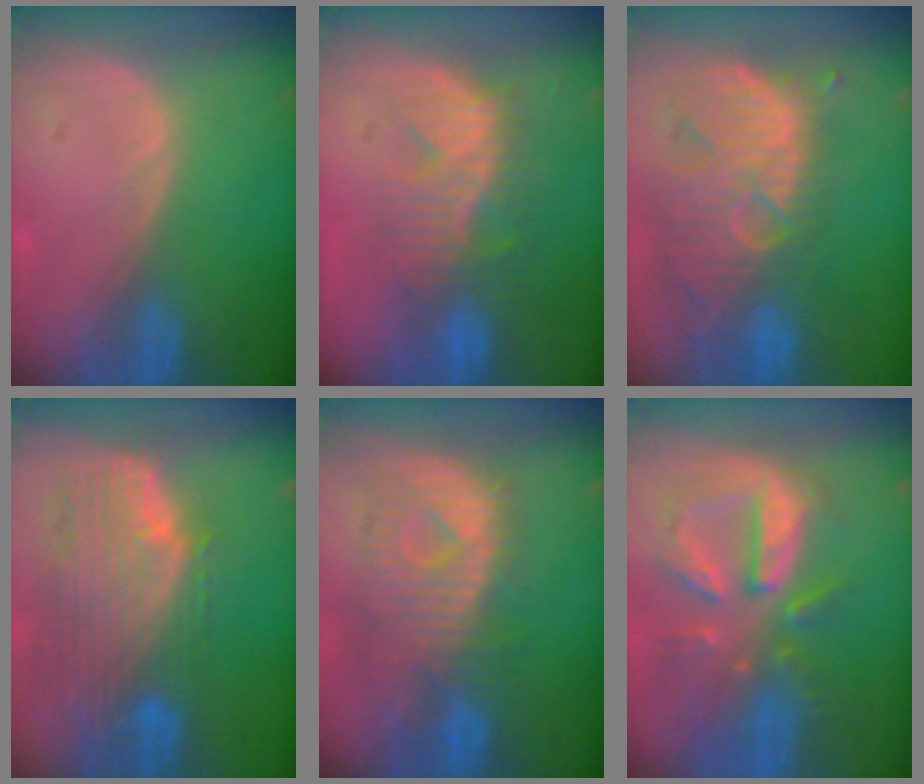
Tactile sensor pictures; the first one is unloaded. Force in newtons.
{"total": 8.7, "press": 8.5, "slide": 1.9}
{"total": 12.8, "press": 11.2, "slide": 6.2}
{"total": 11.1, "press": 9.5, "slide": 5.7}
{"total": 10.8, "press": 9.6, "slide": 5.0}
{"total": 10.8, "press": 9.5, "slide": 5.1}